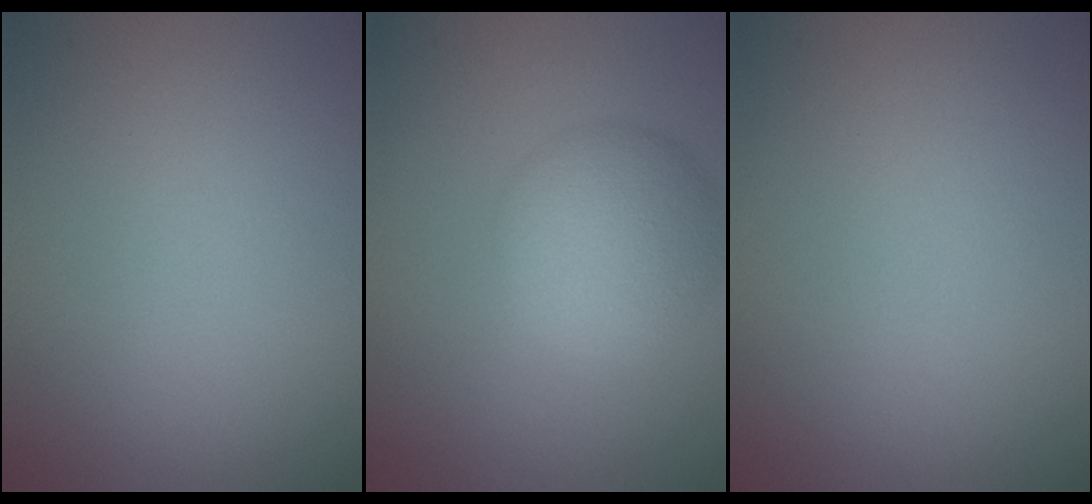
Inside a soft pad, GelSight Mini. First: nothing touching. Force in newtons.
{"total": 5.5, "press": 5.5, "slide": 0.1}
{"total": 0.0}